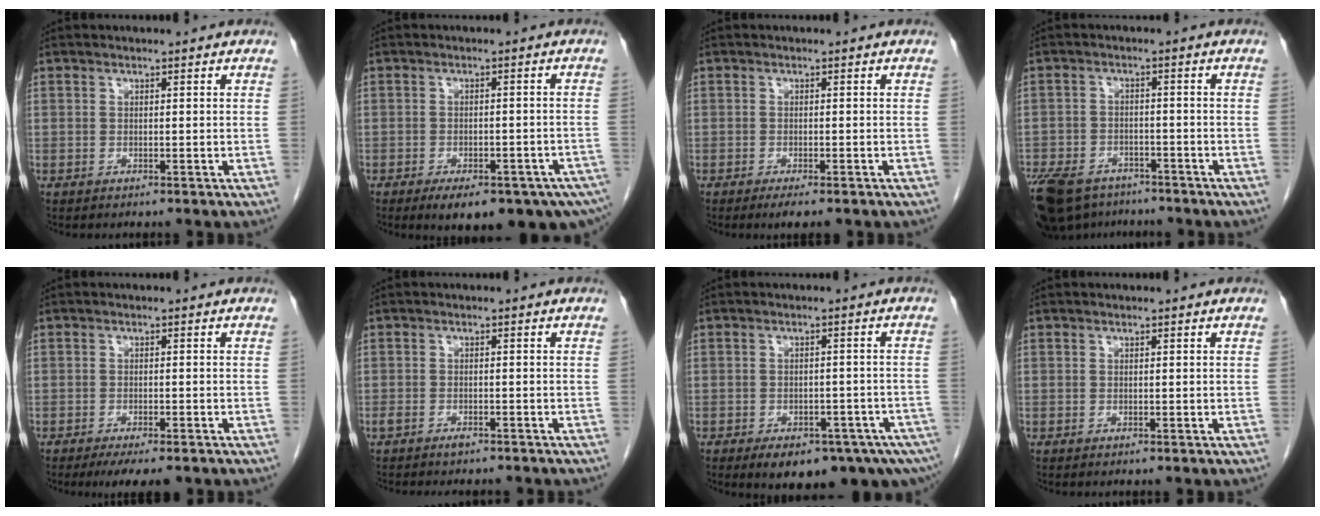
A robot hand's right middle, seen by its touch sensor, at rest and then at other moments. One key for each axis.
{"total": 15.1, "fx": -10.5, "fy": 5.8, "fz": 9.3, "tx": -0.099, "ty": -0.001, "tz": -0.127}
{"total": 3.1, "fx": -2.3, "fy": 0.7, "fz": 2.0, "tx": -0.025, "ty": -0.006, "tz": -0.031}
{"total": 15.0, "fx": -11.0, "fy": 8.0, "fz": 6.3, "tx": -0.169, "ty": -0.018, "tz": -0.161}
{"total": 5.8, "fx": -4.5, "fy": 1.4, "fz": 3.5, "tx": -0.043, "ty": -0.008, "tz": -0.063}
{"total": 4.0, "fx": -3.5, "fy": 1.1, "fz": 1.6, "tx": -0.027, "ty": -0.005, "tz": -0.044}
{"total": 13.3, "fx": -9.1, "fy": 5.3, "fz": 8.1, "tx": -0.082, "ty": 0.004, "tz": -0.113}
{"total": 0.0}